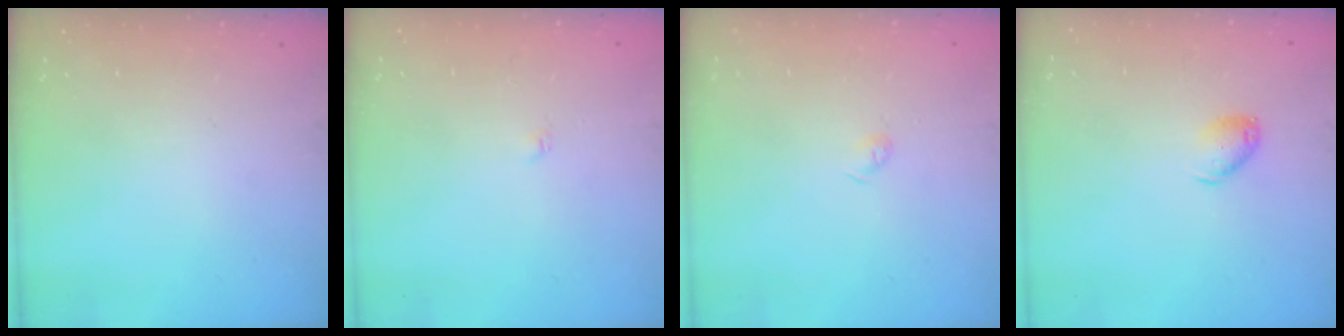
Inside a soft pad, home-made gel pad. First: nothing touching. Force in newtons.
{"total": 1.9, "press": 1.9, "slide": 0.3}
{"total": 2.6, "press": 2.5, "slide": 0.4}
{"total": 6.3, "press": 6.3, "slide": 0.2}